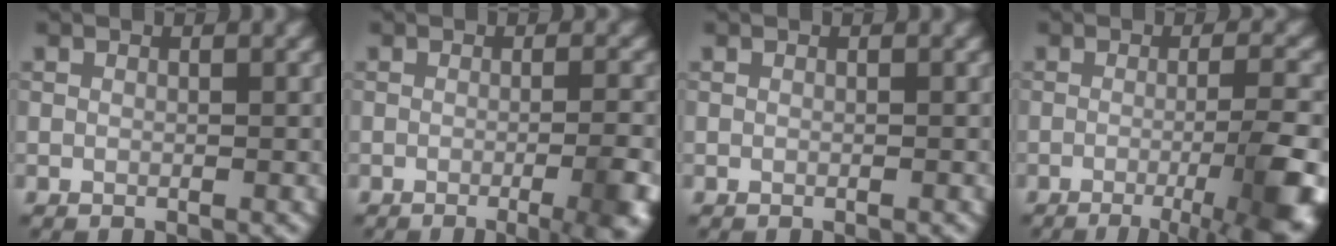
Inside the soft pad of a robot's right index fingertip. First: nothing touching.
{"total": 6.4, "force": [-2.3, 2.2, 5.6], "torque": [-0.044, 0.003, -0.027]}
{"total": 0.0}
{"total": 8.6, "force": [-3.3, 2.0, 7.7], "torque": [-0.097, 0.000, -0.047]}